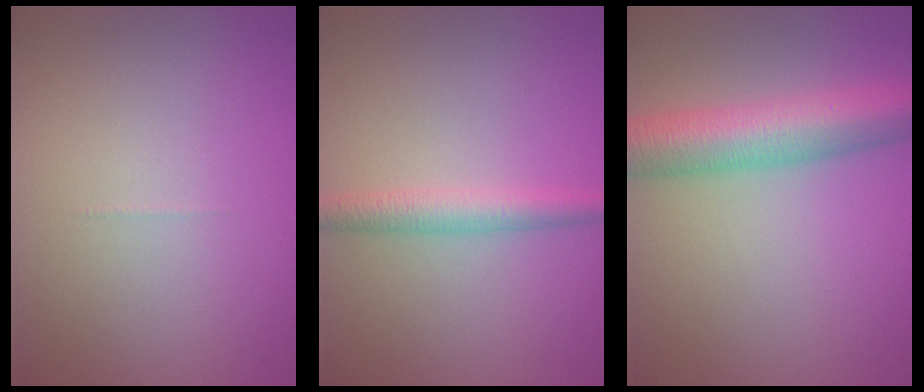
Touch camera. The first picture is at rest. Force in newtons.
{"total": 2.9, "press": 2.9, "slide": 0.1}
{"total": 8.0, "press": 8.0, "slide": 0.3}